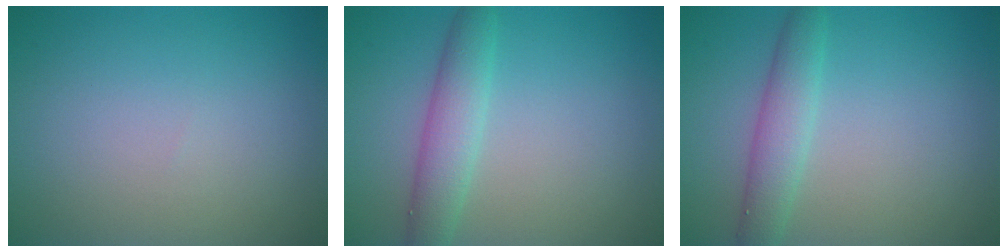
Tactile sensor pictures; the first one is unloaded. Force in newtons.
{"total": 3.4, "press": 3.4, "slide": 0.1}
{"total": 2.9, "press": 2.9, "slide": 0.1}